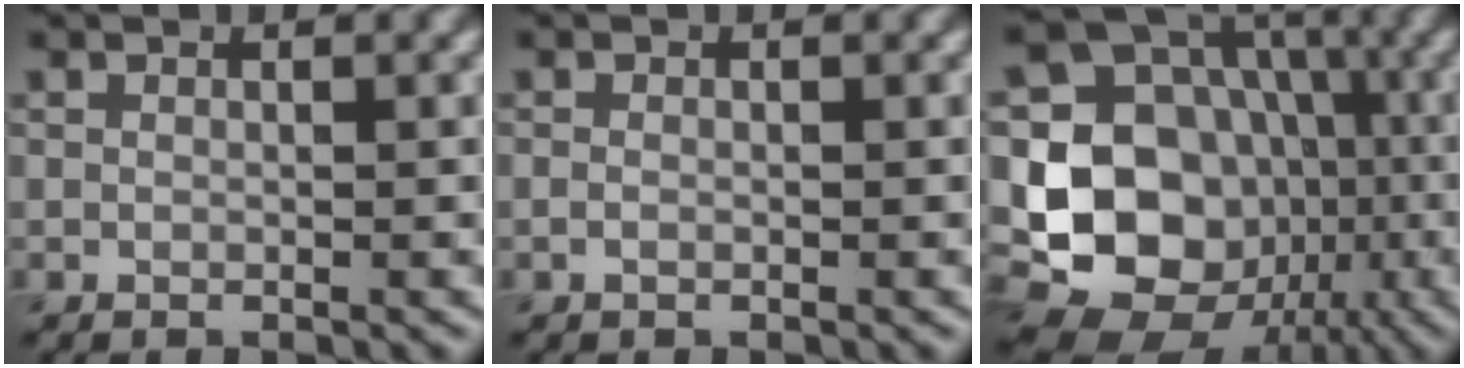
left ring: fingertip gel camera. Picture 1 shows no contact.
{"total": 0.6, "force": [-0.2, 0.3, 0.4], "torque": [-0.008, -0.001, -0.005]}
{"total": 15.4, "force": [-2.6, 13.5, 7.0], "torque": [-0.132, -0.016, -0.062]}